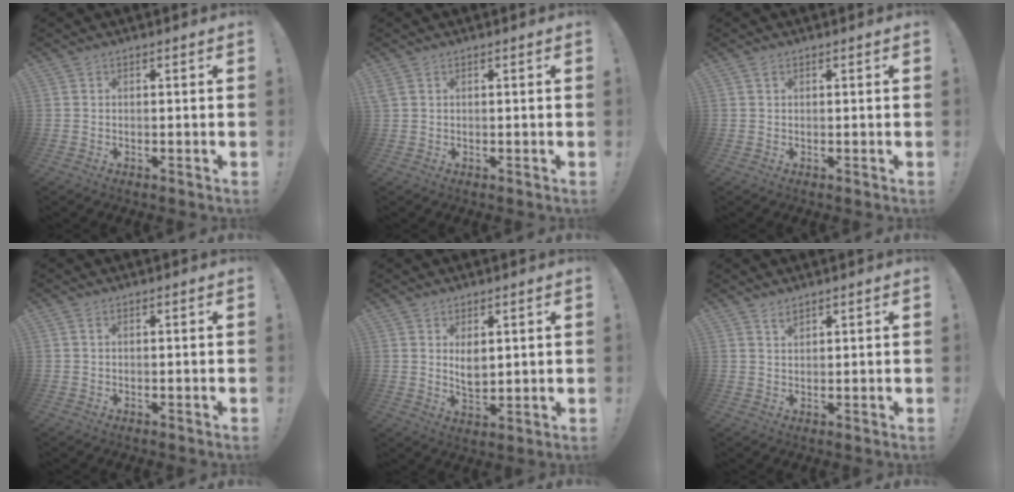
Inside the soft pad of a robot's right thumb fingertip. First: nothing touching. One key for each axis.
{"total": 1.1, "fx": 0.6, "fy": 0.6, "fz": 0.7, "tx": -0.016, "ty": 0.003, "tz": 0.012}
{"total": 0.9, "fx": 0.5, "fy": 0.7, "fz": 0.4, "tx": -0.001, "ty": -0.001, "tz": 0.008}
{"total": 0.7, "fx": 0.3, "fy": 0.3, "fz": 0.5, "tx": -0.015, "ty": 0.003, "tz": 0.007}
{"total": 5.1, "fx": 2.2, "fy": 3.1, "fz": 3.4, "tx": -0.051, "ty": -0.013, "tz": 0.040}
{"total": 2.1, "fx": 1.8, "fy": 0.5, "fz": 1.0, "tx": -0.009, "ty": -0.012, "tz": 0.030}